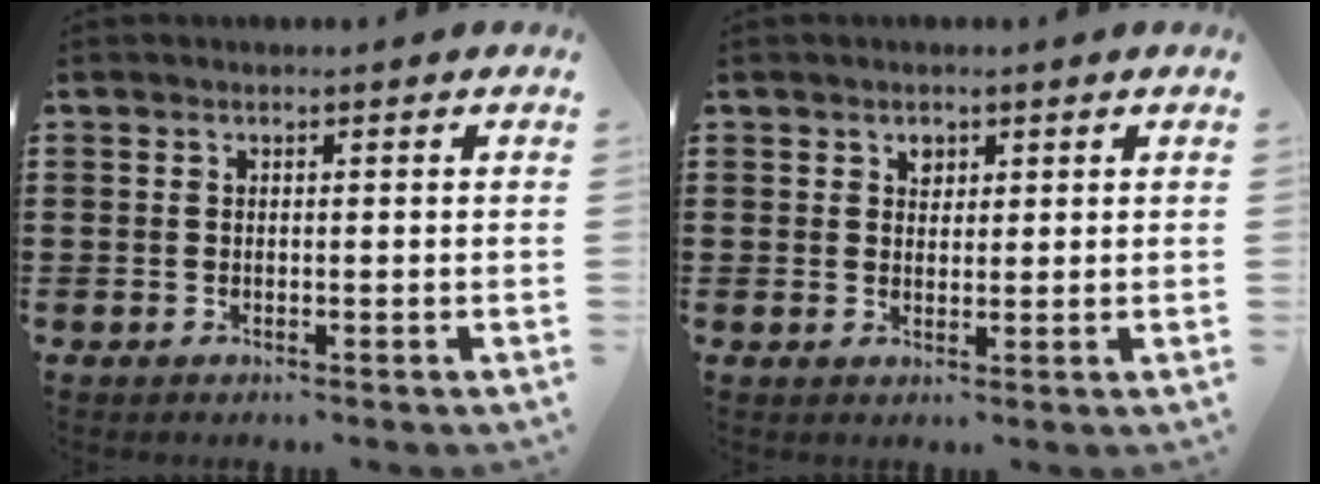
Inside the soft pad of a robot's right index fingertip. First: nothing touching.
{"total": 1.8, "force": [1.0, 1.2, 0.9], "torque": [-0.012, 0.001, 0.017]}